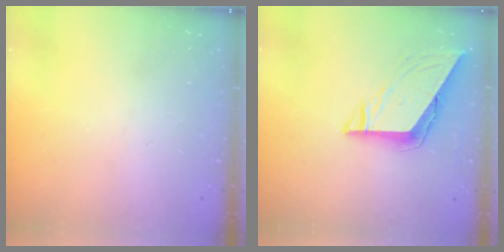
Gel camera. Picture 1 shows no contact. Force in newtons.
{"total": 7.8, "press": 7.8, "slide": 0.4}